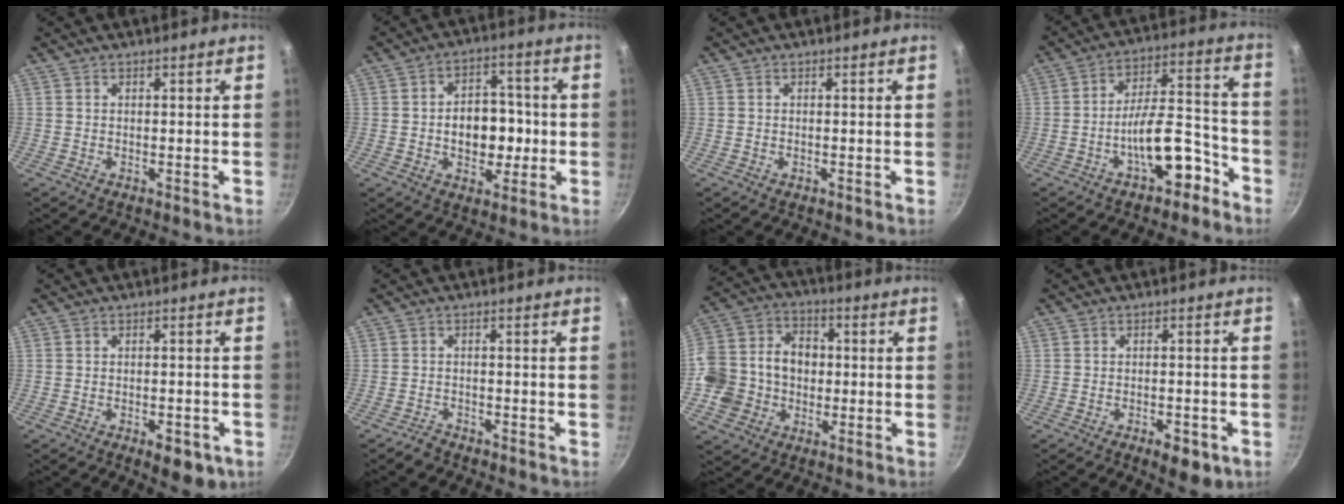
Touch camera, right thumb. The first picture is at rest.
{"total": 10.8, "force": [-1.2, 7.7, 7.4], "torque": [-0.069, 0.015, -0.020]}
{"total": 0.0}
{"total": 13.0, "force": [-6.6, 5.5, 9.8], "torque": [-0.113, 0.076, -0.095]}
{"total": 6.0, "force": [-2.9, 2.8, 4.5], "torque": [-0.047, 0.016, -0.030]}
{"total": 1.9, "force": [-1.8, 0.6, 0.1], "torque": [0.001, 0.021, -0.034]}
{"total": 16.0, "force": [-2.0, 13.6, 8.2], "torque": [-0.147, 0.039, -0.041]}
{"total": 5.9, "force": [-2.9, 2.4, 4.5], "torque": [-0.056, 0.017, -0.035]}